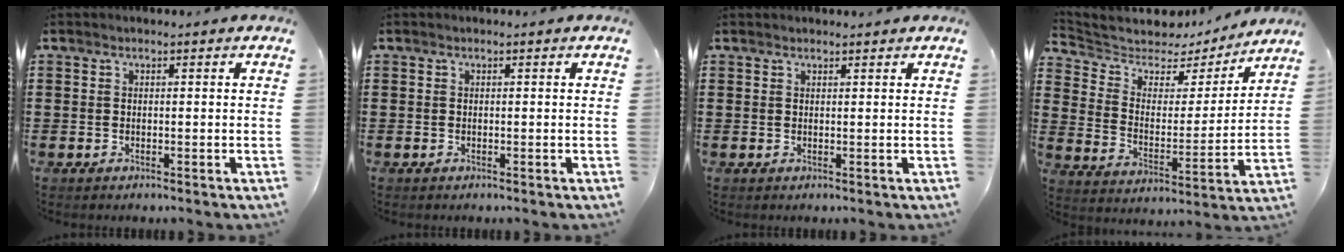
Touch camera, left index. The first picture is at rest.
{"total": 0.0}
{"total": 0.8, "force": [0.8, 0.1, 0.0], "torque": [-0.002, 0.000, 0.016]}
{"total": 5.2, "force": [4.5, 2.6, 0.6], "torque": [-0.049, -0.034, 0.072]}